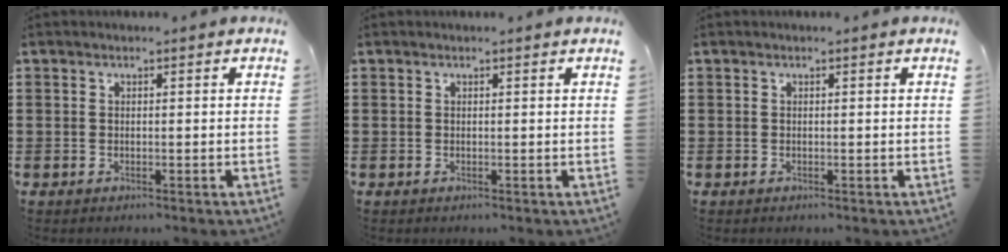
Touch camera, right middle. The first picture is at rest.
{"total": 0.0}
{"total": 0.0}